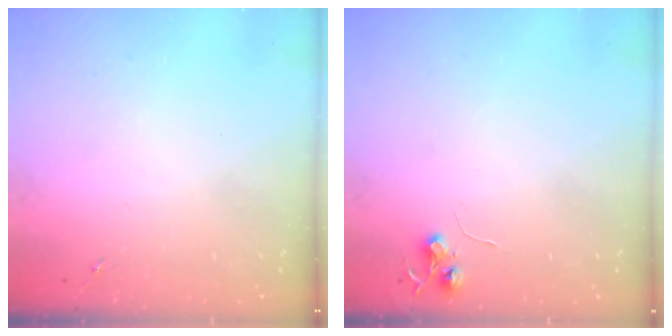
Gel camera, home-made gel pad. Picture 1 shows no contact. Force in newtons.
{"total": 6.0, "press": 6.0, "slide": 0.5}